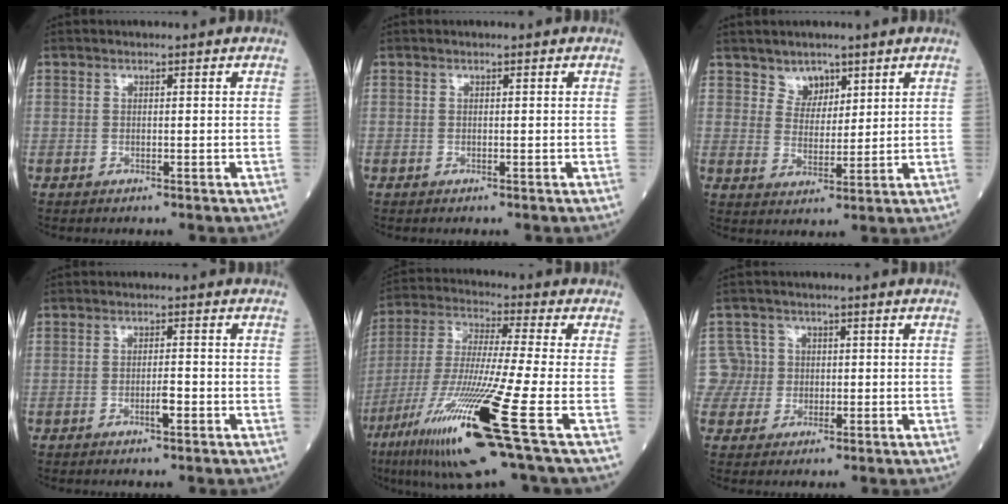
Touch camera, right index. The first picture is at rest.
{"total": 0.0}
{"total": 3.8, "force": [2.7, 2.5, 0.8], "torque": [-0.007, -0.004, 0.049]}
{"total": 2.1, "force": [-1.0, 0.3, 1.8], "torque": [-0.029, 0.000, -0.018]}
{"total": 19.8, "force": [-8.9, -0.5, 17.7], "torque": [-0.347, -0.053, -0.169]}
{"total": 4.0, "force": [0.1, 4.0, -0.7], "torque": [0.032, 0.014, -0.001]}